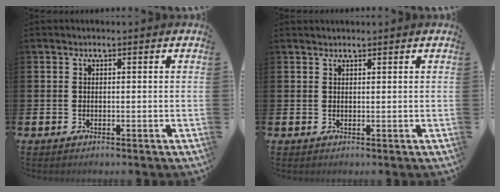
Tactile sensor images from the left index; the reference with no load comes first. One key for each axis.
{"total": 0.9, "fx": 0.9, "fy": 0.1, "fz": 0.0, "tx": 0.013, "ty": -0.004, "tz": 0.014}